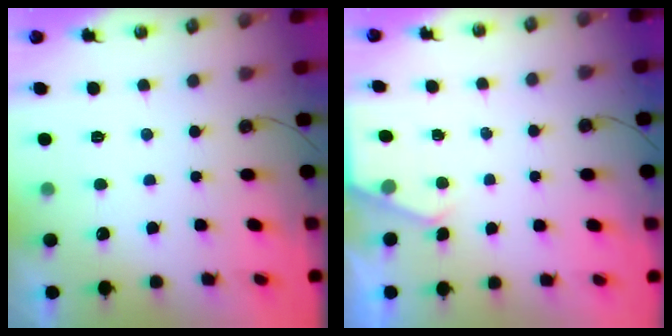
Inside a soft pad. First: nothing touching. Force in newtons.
{"total": 2.4, "press": 2.4, "slide": 0.4}